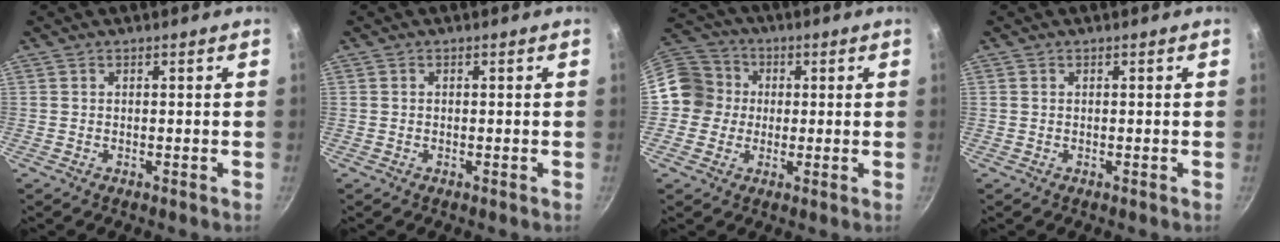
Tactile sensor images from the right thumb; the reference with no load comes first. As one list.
[{"total": 0.0}, {"total": 10.6, "force": [0.3, 10.1, 3.3], "torque": [-0.028, 0.027, -0.016]}, {"total": 0.0}]